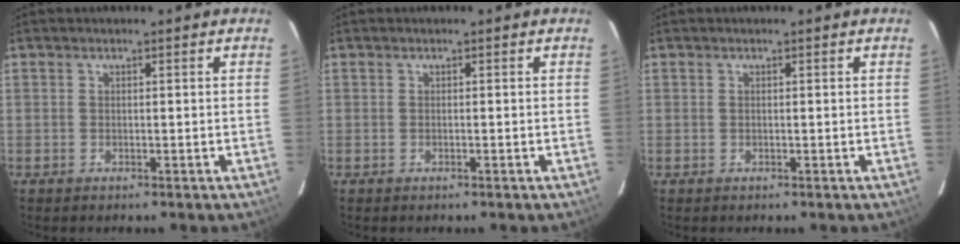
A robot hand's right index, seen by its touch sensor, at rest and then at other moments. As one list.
[{"total": 0.0}, {"total": 0.0}]